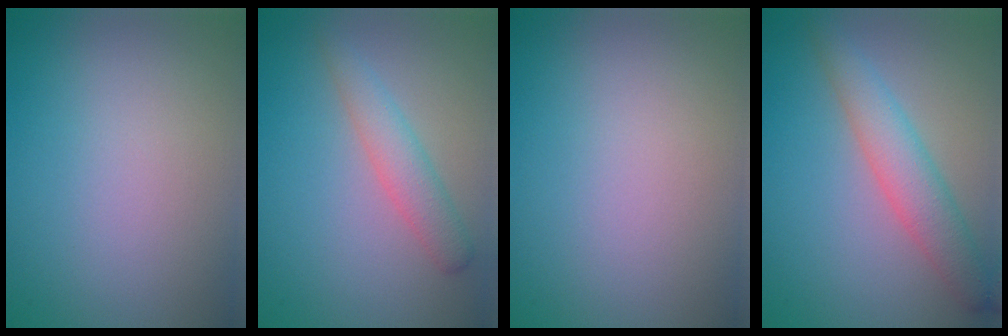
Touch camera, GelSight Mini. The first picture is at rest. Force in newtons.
{"total": 2.7, "press": 2.7, "slide": 0.1}
{"total": 0.0}
{"total": 4.0, "press": 4.0, "slide": 0.1}